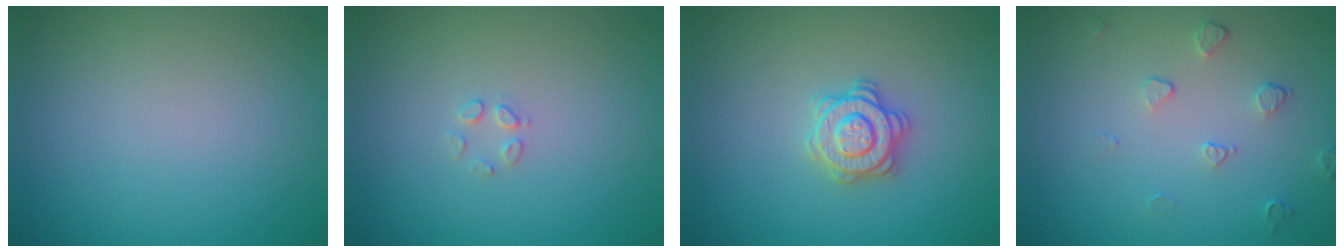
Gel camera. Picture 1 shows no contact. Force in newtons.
{"total": 1.0, "press": 1.0, "slide": 0.1}
{"total": 2.9, "press": 2.8, "slide": 0.6}
{"total": 1.5, "press": 0.9, "slide": 1.1}